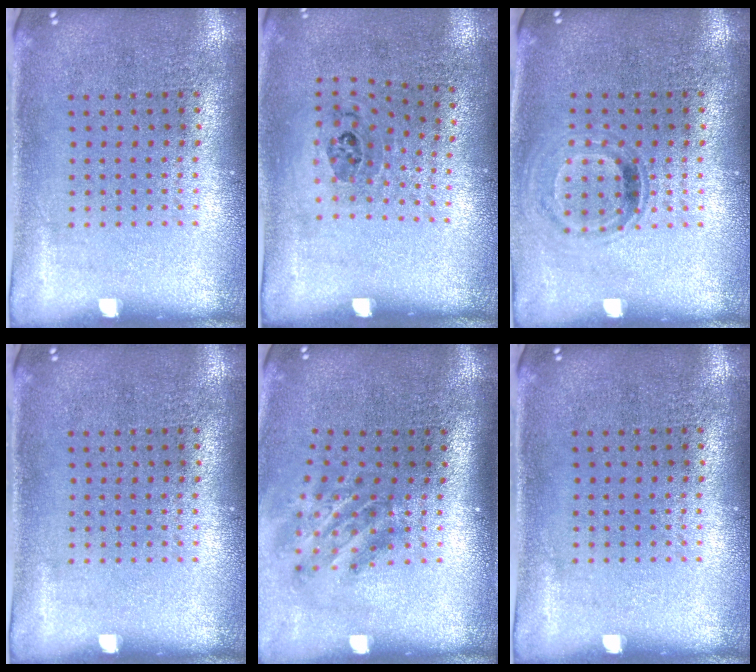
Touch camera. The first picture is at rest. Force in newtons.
{"total": 1.1, "press": 0.7, "slide": 0.9}
{"total": 0.9, "press": 0.8, "slide": 0.4}
{"total": 0.0}
{"total": 1.9, "press": 1.2, "slide": 1.5}
{"total": 0.0}